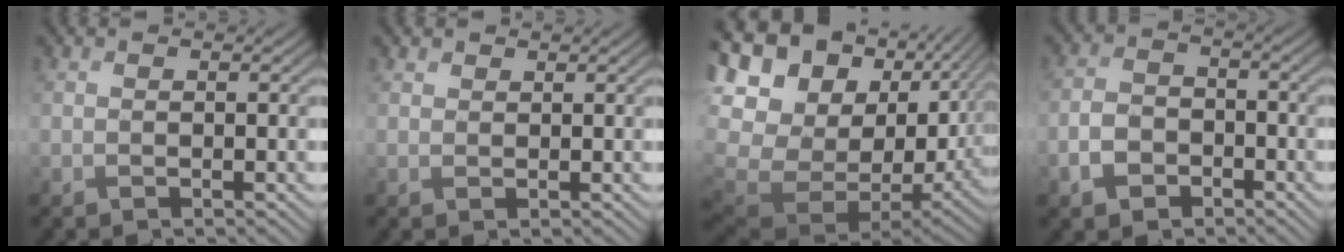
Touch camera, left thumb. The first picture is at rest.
{"total": 1.0, "force": [0.8, 0.7, 0.0], "torque": [-0.001, 0.002, 0.022]}
{"total": 17.3, "force": [1.8, 11.6, 12.7], "torque": [-0.245, -0.035, 0.074]}
{"total": 4.1, "force": [-2.8, 2.7, 1.3], "torque": [-0.026, -0.001, -0.059]}